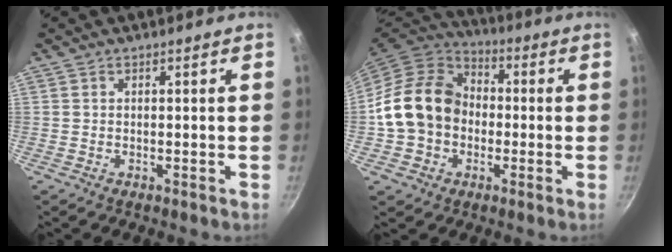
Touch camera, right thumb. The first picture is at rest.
{"total": 16.0, "force": [-0.9, 13.2, 9.1], "torque": [-0.133, 0.035, -0.024]}